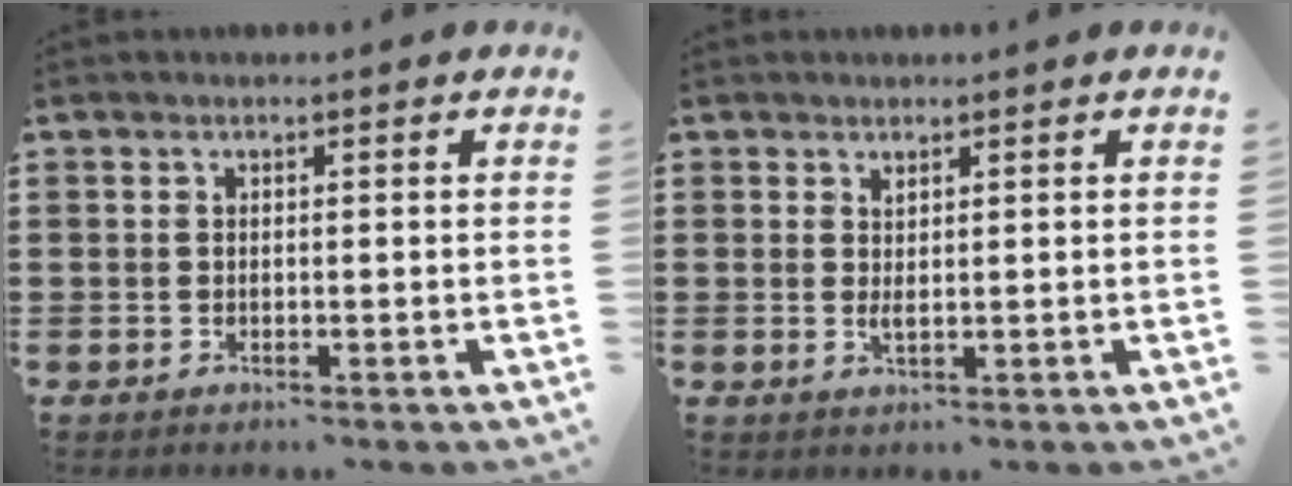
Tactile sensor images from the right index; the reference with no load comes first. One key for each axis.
{"total": 1.3, "fx": 0.7, "fy": 0.2, "fz": 1.1, "tx": -0.022, "ty": -0.002, "tz": 0.012}